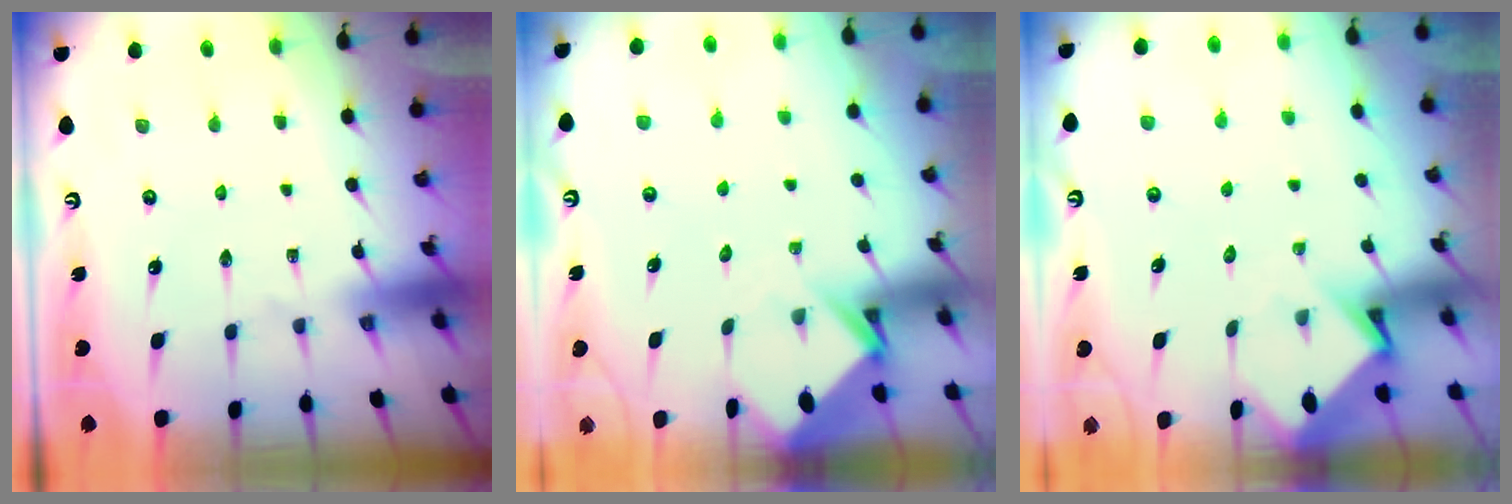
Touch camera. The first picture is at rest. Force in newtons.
{"total": 3.6, "press": 3.6, "slide": 0.3}
{"total": 3.8, "press": 3.8, "slide": 0.2}